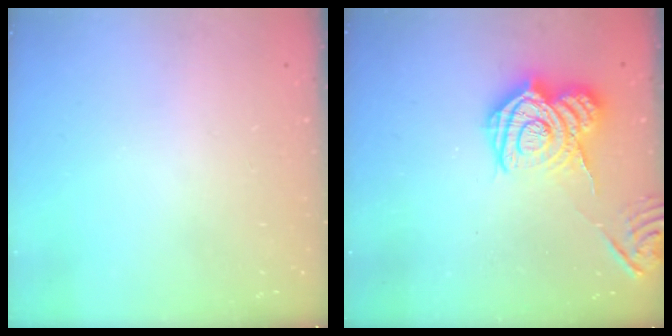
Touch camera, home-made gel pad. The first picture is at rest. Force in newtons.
{"total": 14.4, "press": 14.4, "slide": 1.0}